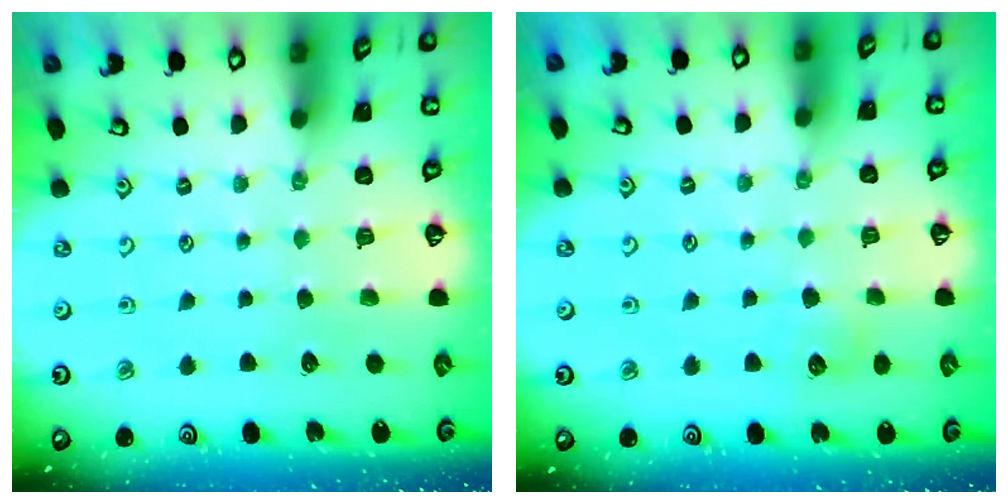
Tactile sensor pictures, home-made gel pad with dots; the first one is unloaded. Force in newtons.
{"total": 7.3, "press": 7.3, "slide": 0.8}